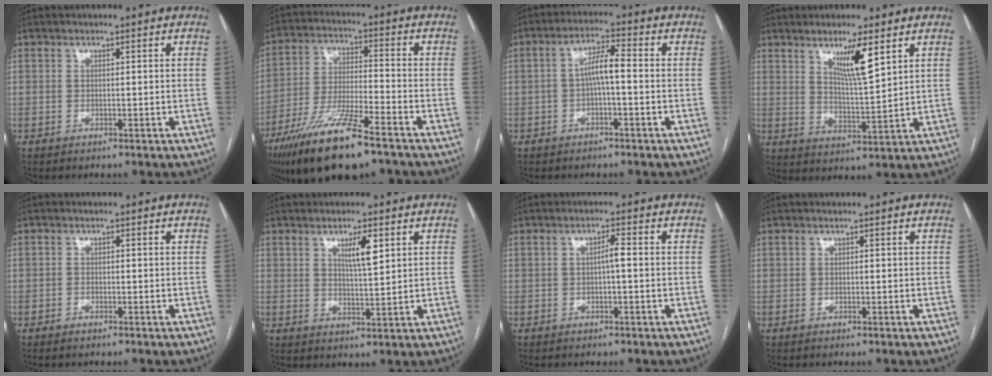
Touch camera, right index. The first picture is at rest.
{"total": 15.3, "force": [-10.1, 2.2, 11.3], "torque": [-0.230, -0.034, -0.181]}
{"total": 5.0, "force": [-0.6, 1.0, 4.9], "torque": [-0.088, 0.019, -0.009]}
{"total": 7.0, "force": [3.9, 0.4, 5.8], "torque": [-0.104, -0.014, 0.072]}
{"total": 0.9, "force": [-0.7, 0.5, 0.3], "torque": [-0.006, 0.001, -0.011]}
{"total": 4.7, "force": [2.2, 0.7, 4.1], "torque": [-0.073, -0.003, 0.039]}
{"total": 1.9, "force": [-0.2, 0.2, 1.9], "torque": [-0.032, 0.004, -0.001]}
{"total": 0.0}